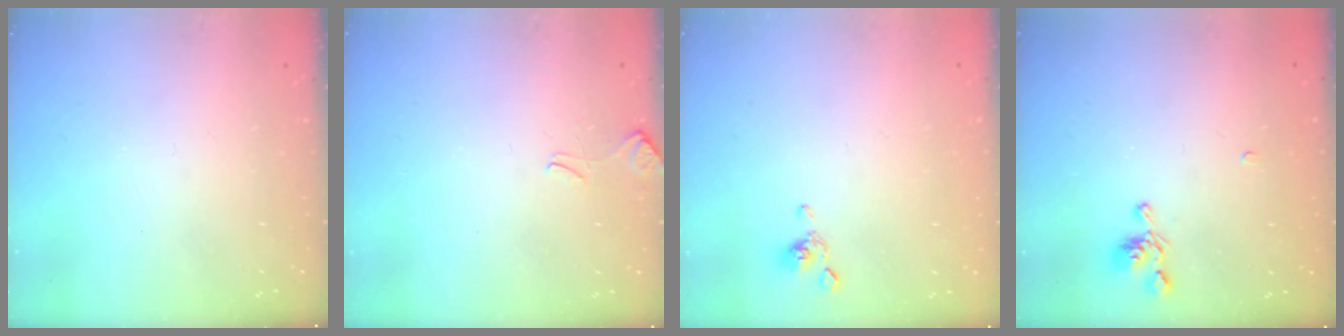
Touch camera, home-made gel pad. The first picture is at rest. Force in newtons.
{"total": 1.7, "press": 1.6, "slide": 0.5}
{"total": 2.3, "press": 2.2, "slide": 0.5}
{"total": 6.5, "press": 6.5, "slide": 0.2}